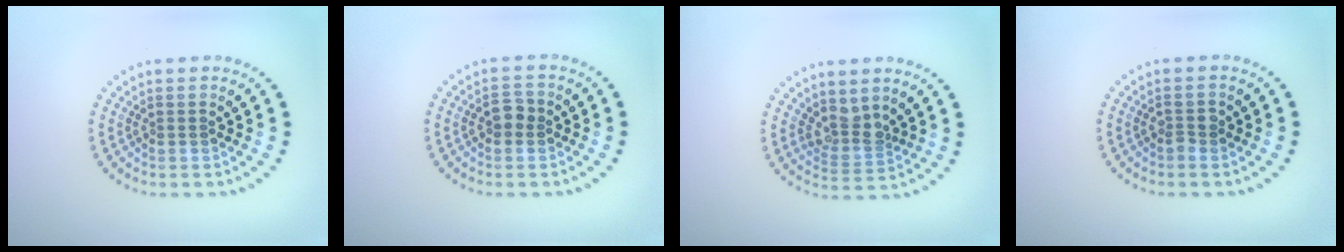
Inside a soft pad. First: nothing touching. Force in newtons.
{"total": 1.8, "press": 1.8, "slide": 0.1}
{"total": 2.4, "press": 1.9, "slide": 1.4}
{"total": 0.8, "press": 0.8, "slide": 0.2}